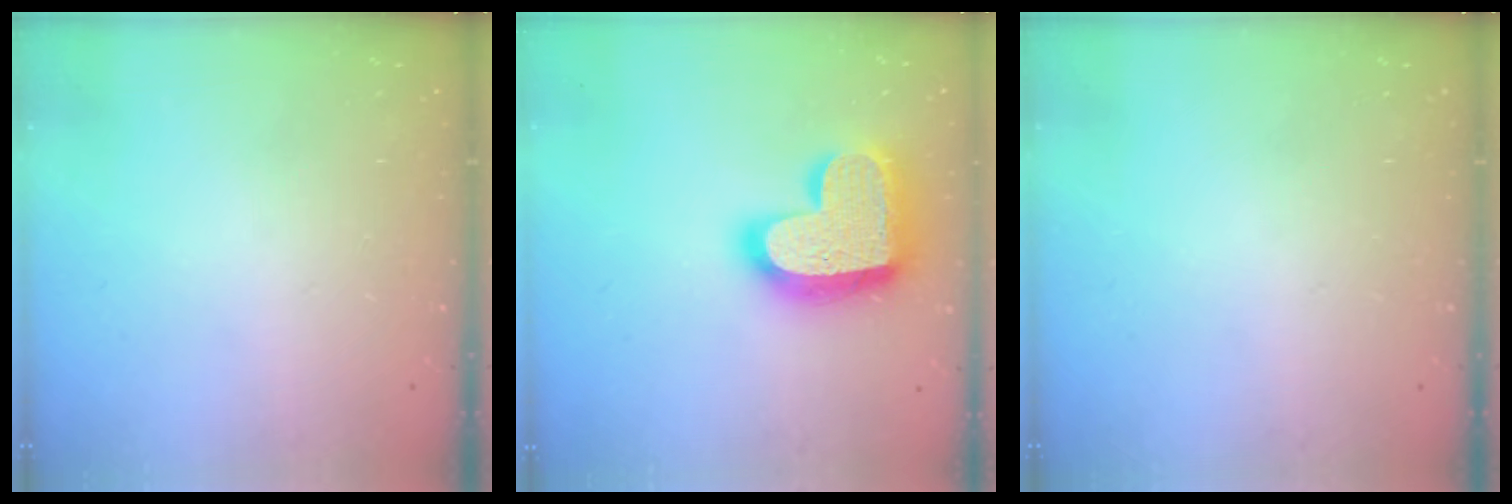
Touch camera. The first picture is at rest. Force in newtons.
{"total": 20.8, "press": 20.7, "slide": 1.5}
{"total": 0.0}